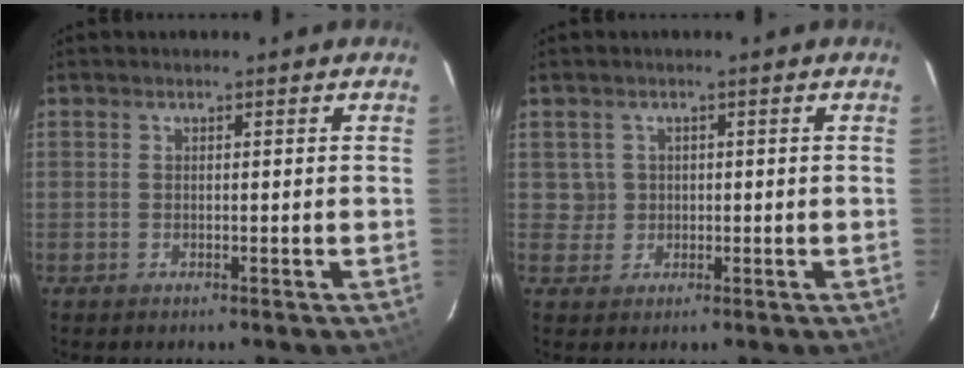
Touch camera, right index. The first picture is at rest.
{"total": 2.8, "force": [0.4, 2.8, 0.1], "torque": [0.010, 0.014, 0.010]}